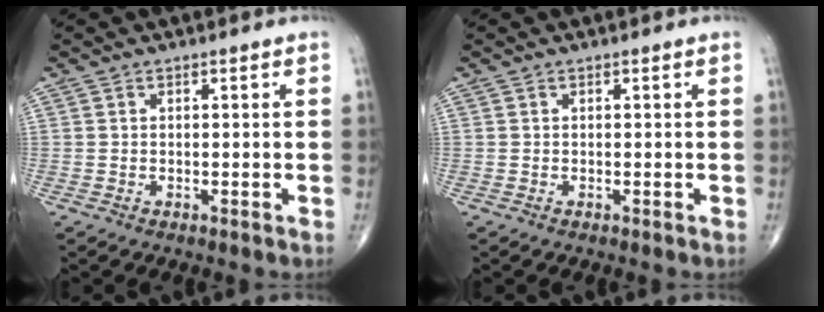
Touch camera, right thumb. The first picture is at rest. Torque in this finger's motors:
{"motor_torque": [0.00, 0.00, 0.06, 0.06, 0.00]}